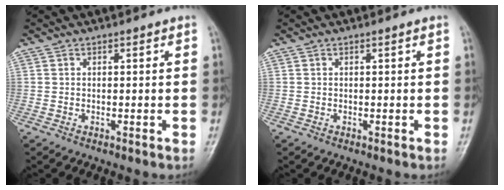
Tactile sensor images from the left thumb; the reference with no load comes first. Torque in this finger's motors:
{"motor_torque": [0.00, 0.00, -0.03, -0.03, 0.00]}